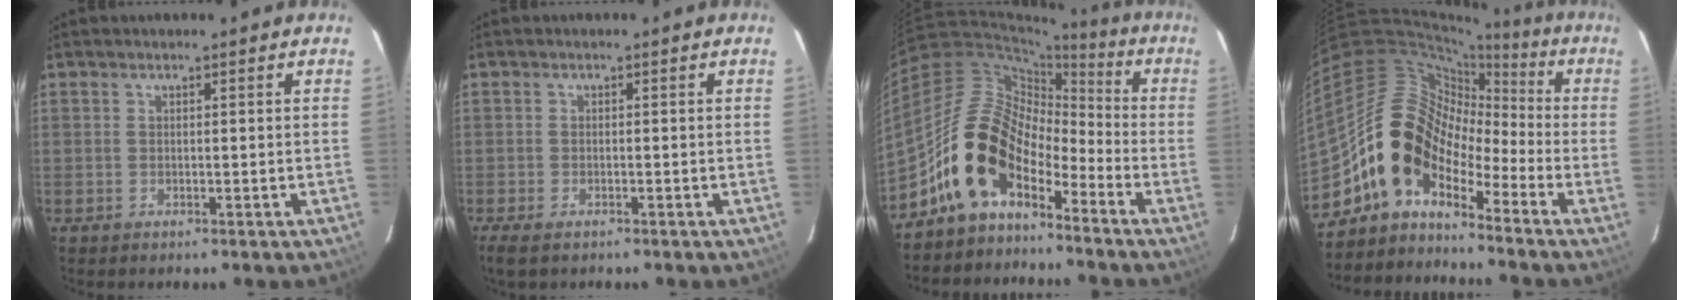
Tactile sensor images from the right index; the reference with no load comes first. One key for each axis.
{"total": 3.9, "fx": -2.8, "fy": 1.4, "fz": 2.3, "tx": -0.057, "ty": -0.013, "tz": -0.050}
{"total": 13.8, "fx": -8.8, "fy": 7.5, "fz": 7.5, "tx": -0.132, "ty": 0.023, "tz": -0.173}
{"total": 11.7, "fx": -7.0, "fy": 7.2, "fz": 5.9, "tx": -0.102, "ty": 0.031, "tz": -0.153}